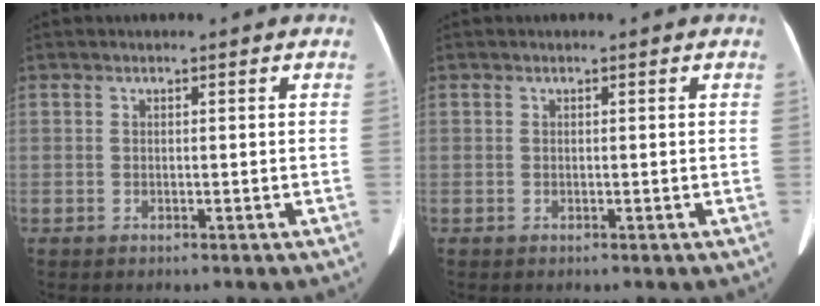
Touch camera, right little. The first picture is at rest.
{"total": 0.0}